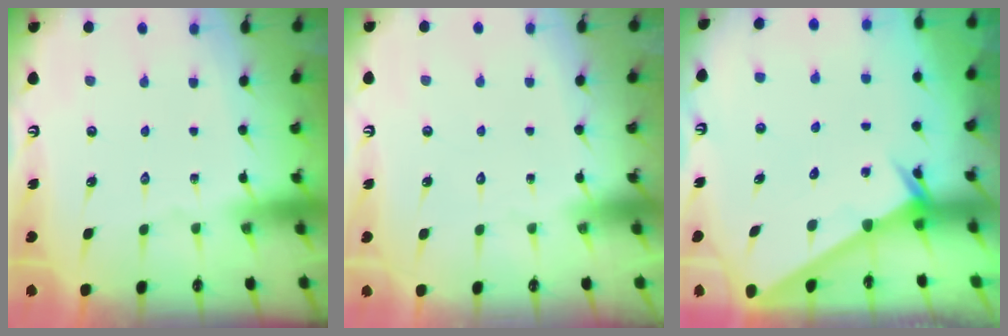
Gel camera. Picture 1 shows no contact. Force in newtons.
{"total": 1.7, "press": 1.7, "slide": 0.1}
{"total": 2.6, "press": 2.6, "slide": 0.0}